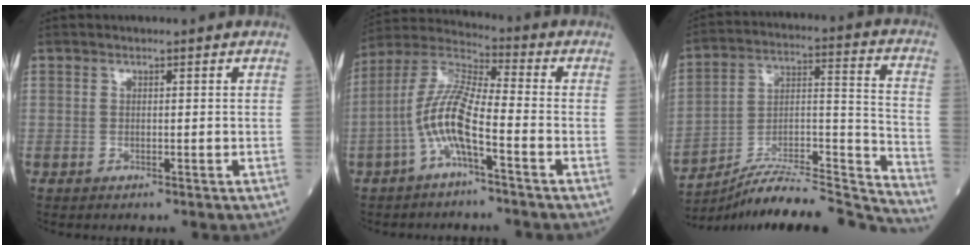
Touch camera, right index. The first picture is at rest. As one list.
[{"total": 9.8, "force": [-3.5, 1.4, 9.0], "torque": [-0.196, 0.017, -0.074]}, {"total": 21.9, "force": [-21.1, -0.2, 5.9], "torque": [-0.091, 0.026, -0.333]}]